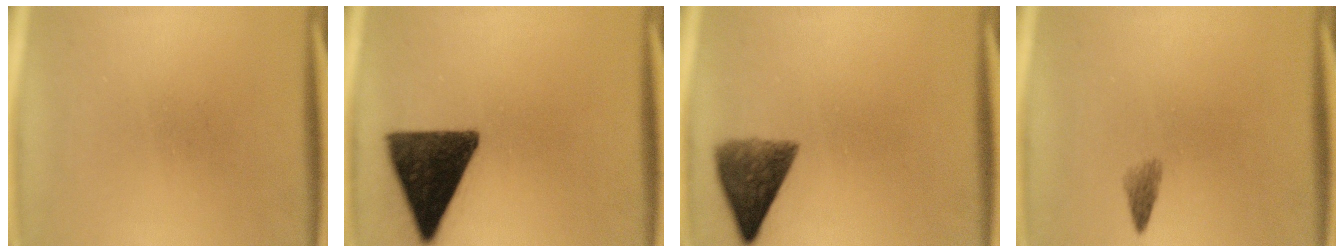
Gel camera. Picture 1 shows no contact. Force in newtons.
{"total": 14.1}
{"total": 7.1}
{"total": 1.5}